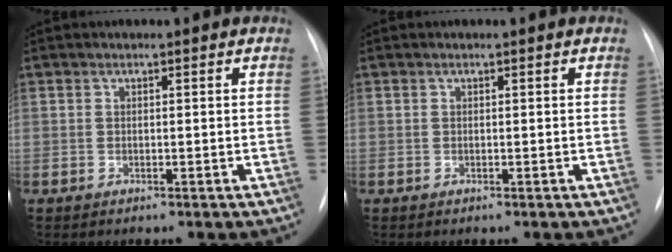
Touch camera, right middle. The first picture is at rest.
{"total": 0.0}